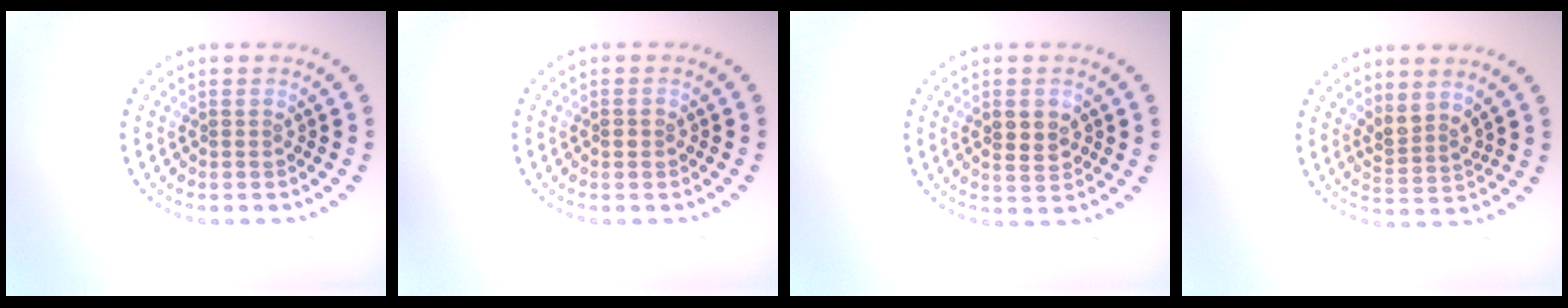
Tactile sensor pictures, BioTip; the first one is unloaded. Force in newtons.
{"total": 1.1, "press": 1.1, "slide": 0.1}
{"total": 2.9, "press": 2.9, "slide": 0.1}
{"total": 2.1, "press": 1.6, "slide": 1.4}